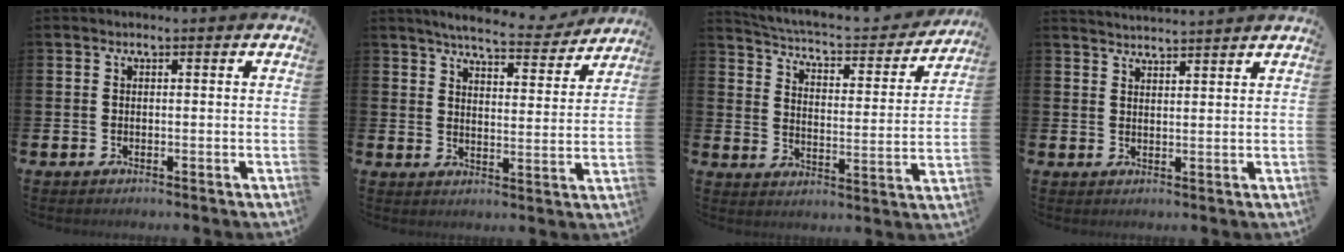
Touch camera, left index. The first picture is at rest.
{"total": 5.9, "force": [5.7, 0.6, 1.7], "torque": [-0.039, -0.039, 0.094]}
{"total": 4.8, "force": [4.5, 0.9, 1.4], "torque": [-0.055, -0.039, 0.069]}
{"total": 3.0, "force": [3.0, -0.3, -0.2], "torque": [0.002, -0.020, 0.054]}